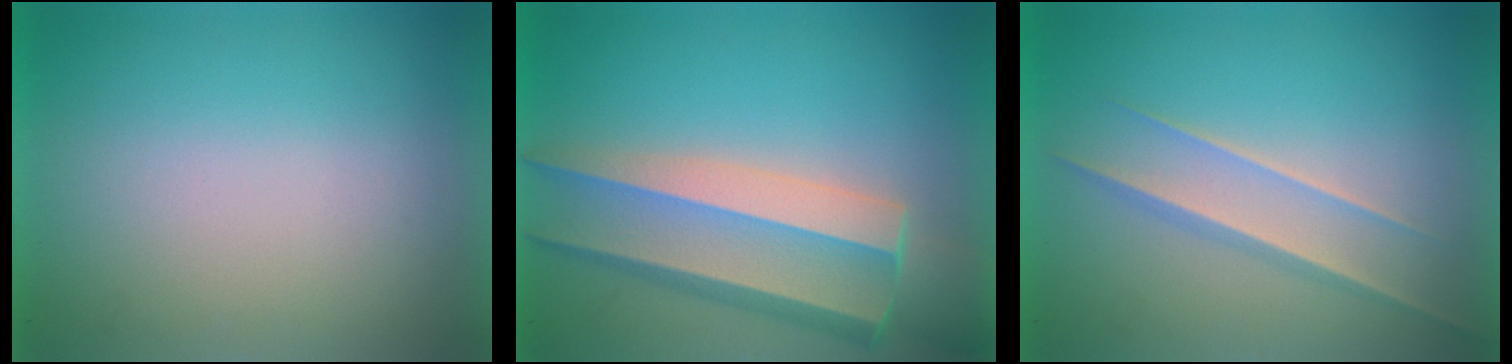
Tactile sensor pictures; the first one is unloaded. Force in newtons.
{"total": 7.7}
{"total": 1.5}